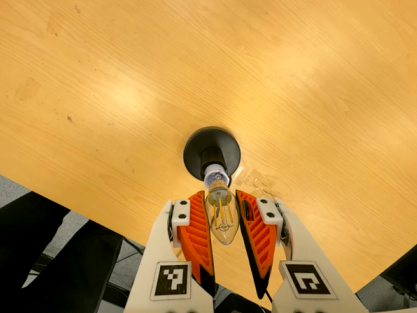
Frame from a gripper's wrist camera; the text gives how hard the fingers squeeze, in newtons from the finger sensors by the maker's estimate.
{"total": 10.6, "left": 9.9, "right": 11.2}